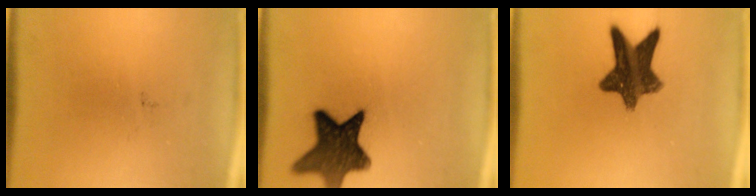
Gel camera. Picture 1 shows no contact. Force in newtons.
{"total": 12.4}
{"total": 11.0}